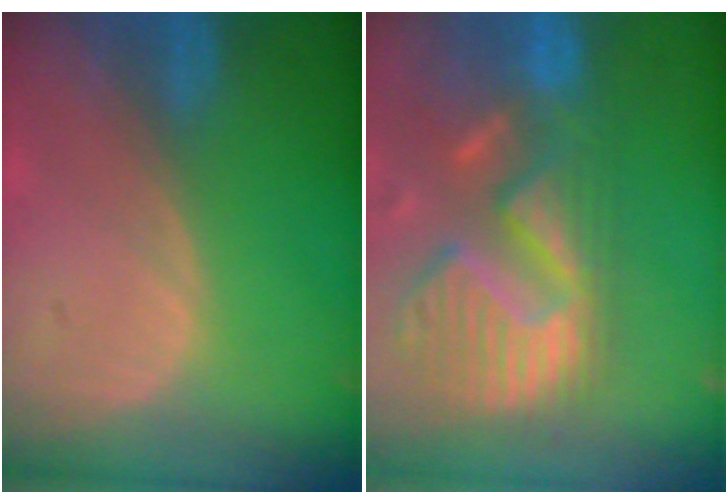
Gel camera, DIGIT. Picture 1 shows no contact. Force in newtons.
{"total": 14.1, "press": 11.7, "slide": 7.7}